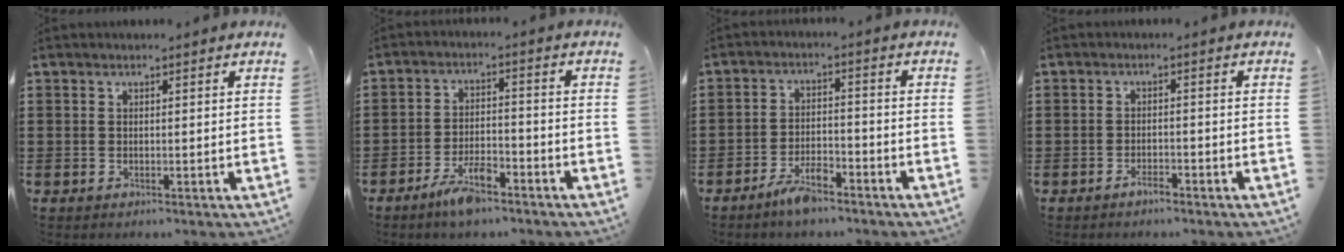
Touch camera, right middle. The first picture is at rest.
{"total": 6.1, "force": [-4.3, 1.8, 3.9], "torque": [-0.081, 0.006, -0.081]}
{"total": 4.8, "force": [-4.0, 1.3, 2.4], "torque": [-0.045, 0.011, -0.076]}
{"total": 2.0, "force": [-1.7, 0.5, 1.1], "torque": [-0.022, 0.002, -0.032]}